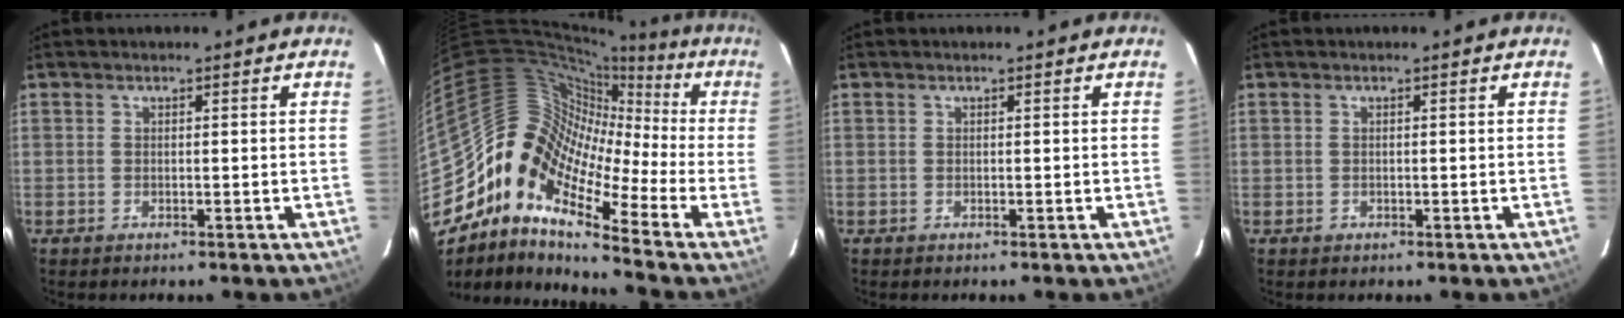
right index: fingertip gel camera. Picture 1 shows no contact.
{"total": 13.1, "force": [-4.3, 8.2, 9.3], "torque": [-0.147, 0.014, -0.111]}
{"total": 0.0}
{"total": 0.7, "force": [-0.3, 0.6, 0.0], "torque": [0.005, 0.000, -0.003]}